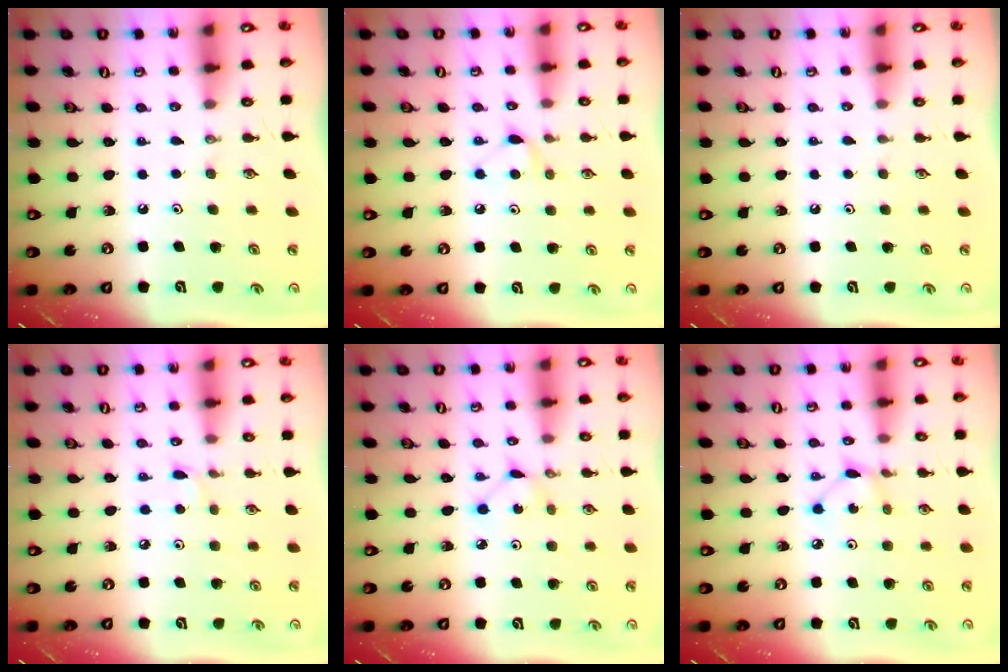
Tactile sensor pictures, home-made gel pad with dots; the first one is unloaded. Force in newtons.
{"total": 5.0, "press": 4.9, "slide": 0.7}
{"total": 0.6, "press": 0.6, "slide": 0.1}
{"total": 1.8, "press": 1.7, "slide": 0.2}
{"total": 2.2, "press": 2.2, "slide": 0.3}
{"total": 2.5, "press": 2.5, "slide": 0.1}